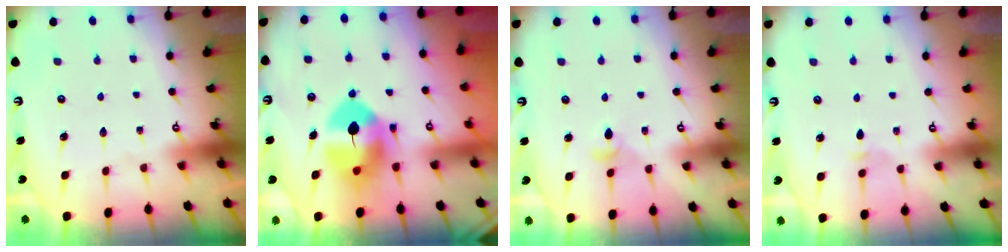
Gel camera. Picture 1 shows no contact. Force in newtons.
{"total": 11.8, "press": 11.6, "slide": 2.0}
{"total": 3.6, "press": 3.6, "slide": 0.7}
{"total": 2.8, "press": 2.7, "slide": 0.7}